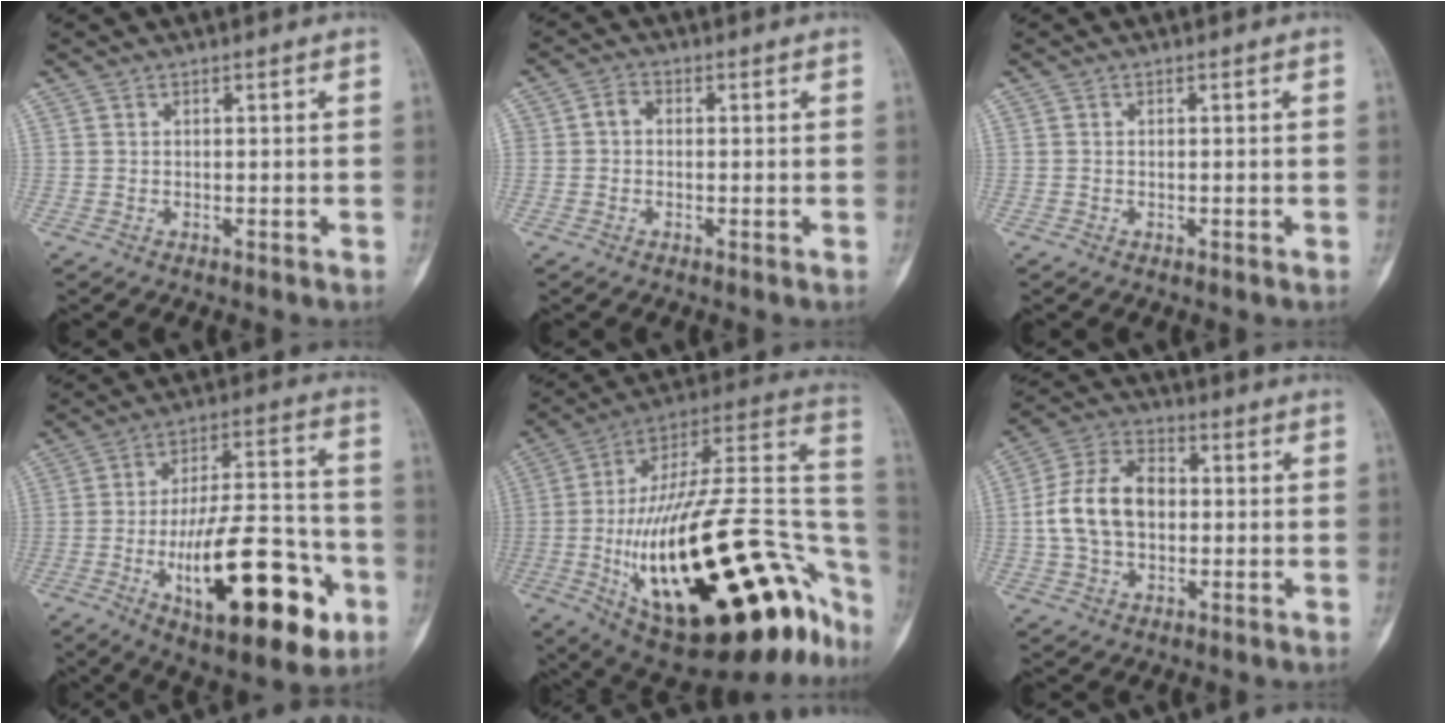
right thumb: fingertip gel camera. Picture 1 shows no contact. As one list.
[{"total": 2.5, "force": [-0.1, 2.0, 1.4], "torque": [-0.016, 0.012, -0.006]}, {"total": 0.0}, {"total": 25.2, "force": [-9.2, 9.6, 21.5], "torque": [-0.317, 0.037, -0.131]}, {"total": 44.5, "force": [-14.0, 16.8, 38.8], "torque": [-0.517, 0.053, -0.216]}, {"total": 12.7, "force": [-0.1, 8.8, 9.2], "torque": [-0.161, 0.029, -0.008]}]